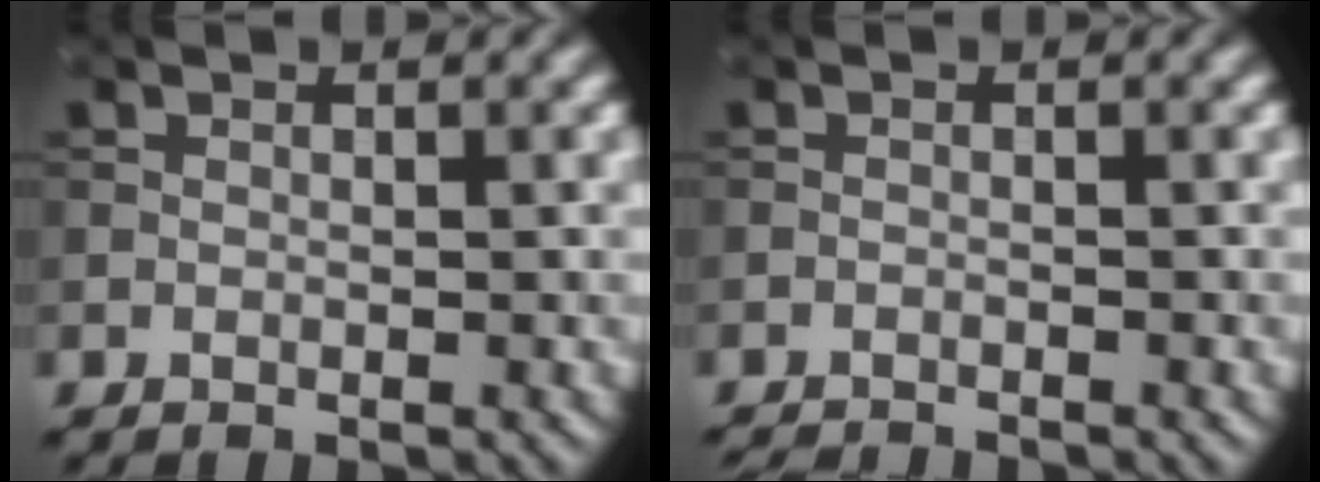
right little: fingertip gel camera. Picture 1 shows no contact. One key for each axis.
{"total": 1.9, "fx": -1.9, "fy": 0.2, "fz": 0.5, "tx": -0.008, "ty": -0.005, "tz": -0.035}